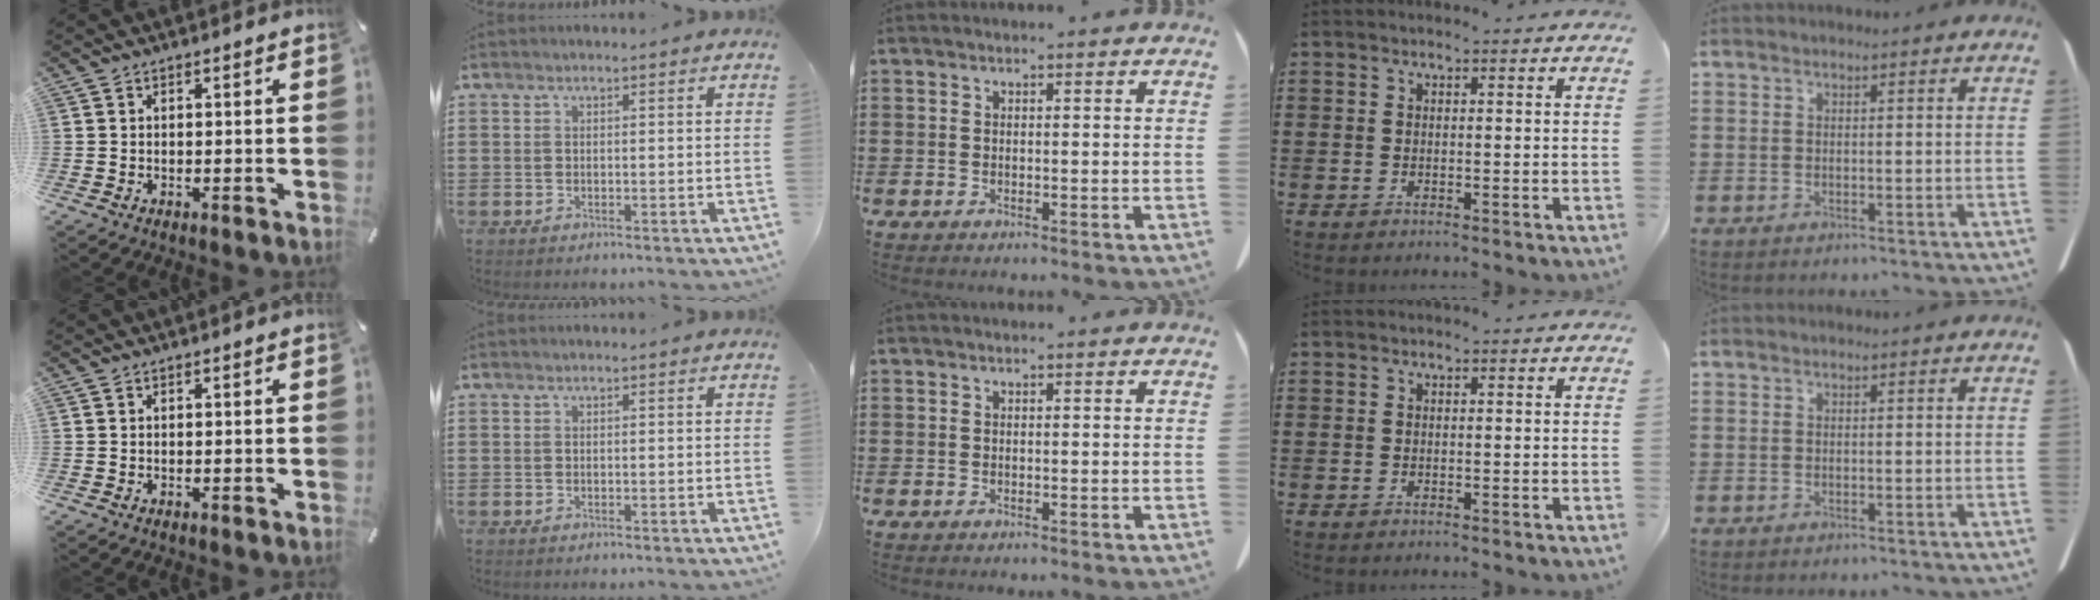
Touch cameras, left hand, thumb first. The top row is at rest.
{}